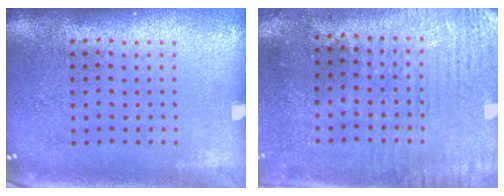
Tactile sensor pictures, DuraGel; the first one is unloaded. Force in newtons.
{"total": 3.0, "press": 2.5, "slide": 1.7}